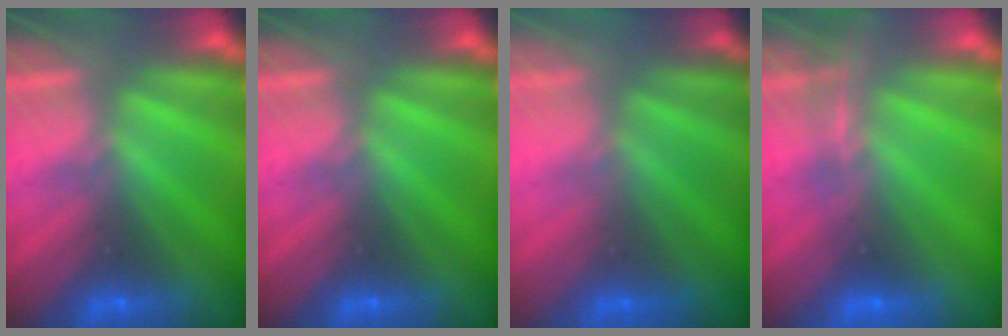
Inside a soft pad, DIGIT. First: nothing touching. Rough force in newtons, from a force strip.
{"total": 0.0}
{"total": 2.4}
{"total": 1.8}